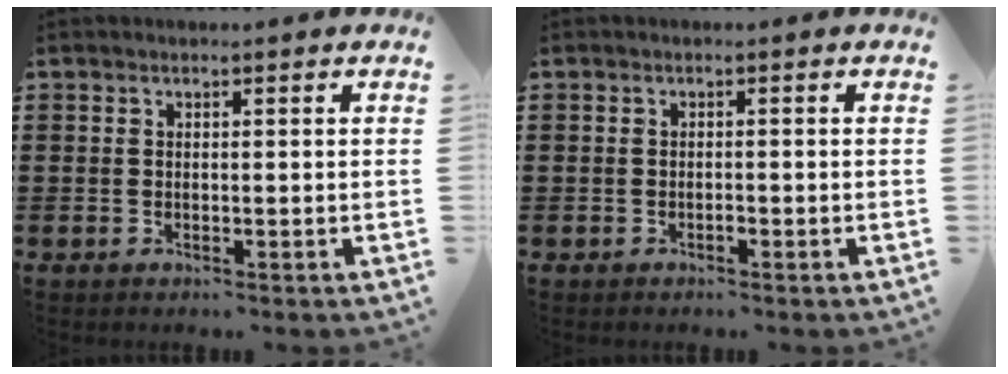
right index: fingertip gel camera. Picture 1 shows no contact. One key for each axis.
{"total": 0.7, "fx": -0.5, "fy": 0.2, "fz": 0.5, "tx": -0.012, "ty": -0.005, "tz": -0.009}